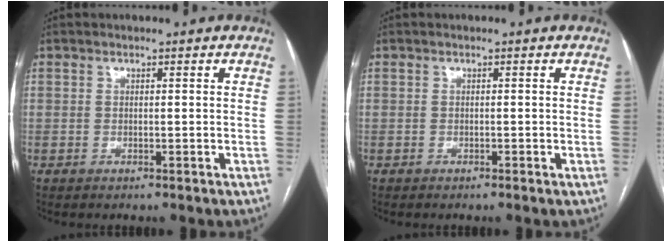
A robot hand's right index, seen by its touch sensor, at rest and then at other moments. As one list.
[{"total": 0.0}]